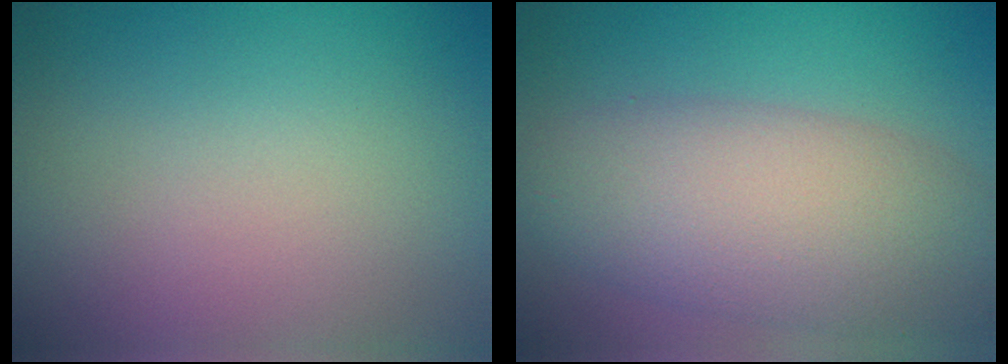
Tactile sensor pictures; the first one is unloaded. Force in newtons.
{"total": 8.1, "press": 8.1, "slide": 0.6}